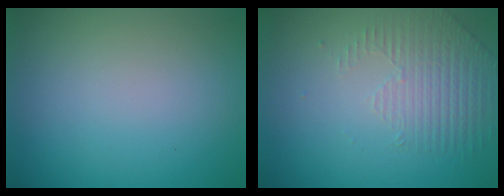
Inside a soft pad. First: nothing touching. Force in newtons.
{"total": 1.7, "press": 1.3, "slide": 1.1}